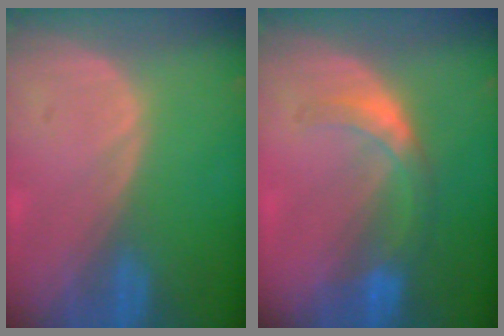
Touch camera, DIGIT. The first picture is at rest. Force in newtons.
{"total": 5.8, "press": 5.1, "slide": 2.7}